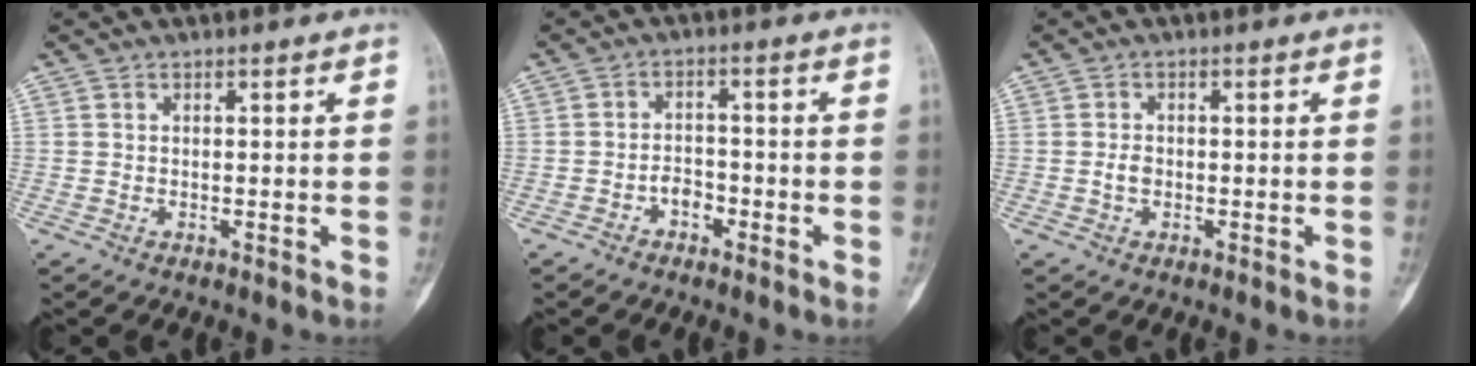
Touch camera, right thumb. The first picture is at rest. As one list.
[{"total": 3.2, "force": [-1.8, 2.2, 1.6], "torque": [-0.013, 0.017, -0.033]}, {"total": 1.7, "force": [-0.3, 1.2, 1.2], "torque": [-0.021, 0.004, -0.008]}]